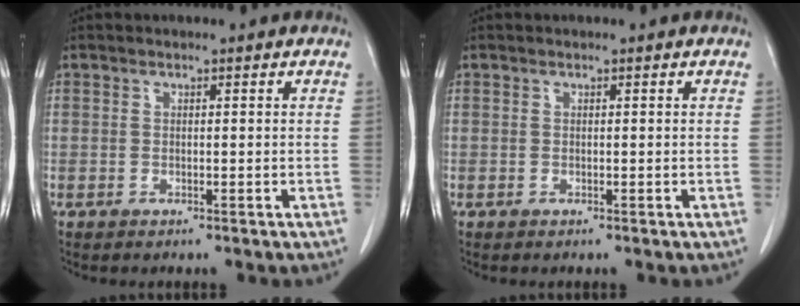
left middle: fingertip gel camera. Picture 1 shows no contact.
{"total": 0.0}